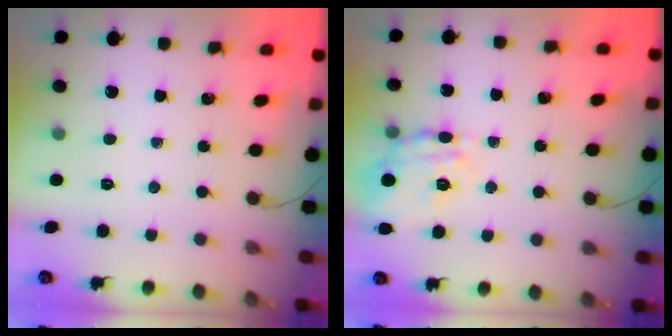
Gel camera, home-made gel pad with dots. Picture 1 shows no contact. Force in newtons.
{"total": 10.4, "press": 10.3, "slide": 1.6}